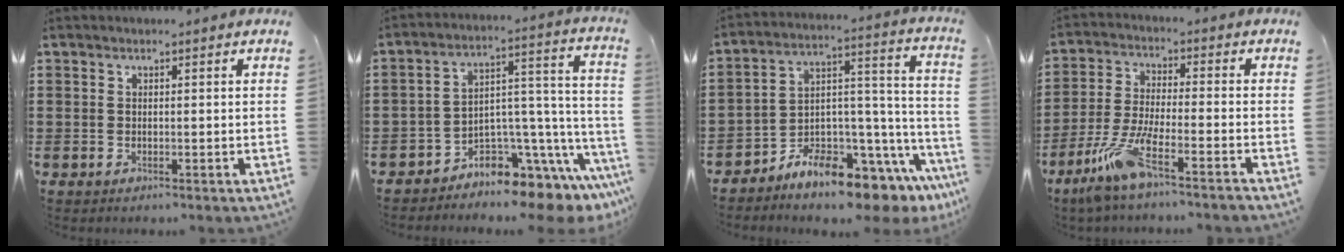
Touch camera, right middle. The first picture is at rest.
{"total": 5.9, "force": [-4.9, 2.4, 2.2], "torque": [-0.043, -0.013, -0.094]}
{"total": 8.6, "force": [-7.9, 2.1, 2.6], "torque": [-0.040, 0.005, -0.149]}
{"total": 8.5, "force": [-5.9, 0.8, 6.0], "torque": [-0.136, -0.015, -0.119]}